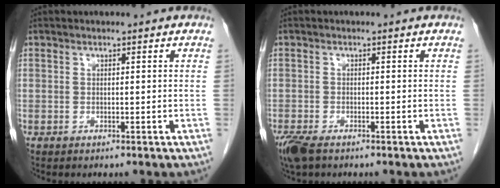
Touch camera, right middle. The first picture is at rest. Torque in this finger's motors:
{"motor_torque": [0.55, -0.42, 0.21, 0.08]}